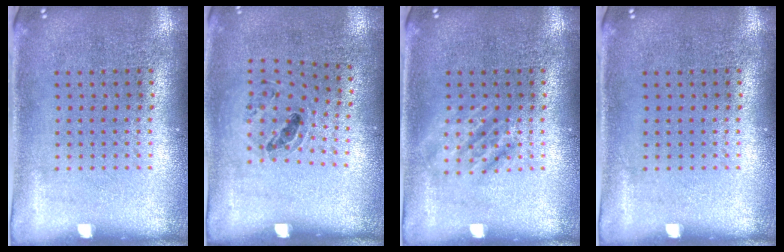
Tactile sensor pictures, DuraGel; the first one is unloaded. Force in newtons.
{"total": 1.0, "press": 0.8, "slide": 0.5}
{"total": 1.8, "press": 1.8, "slide": 0.3}
{"total": 0.0}